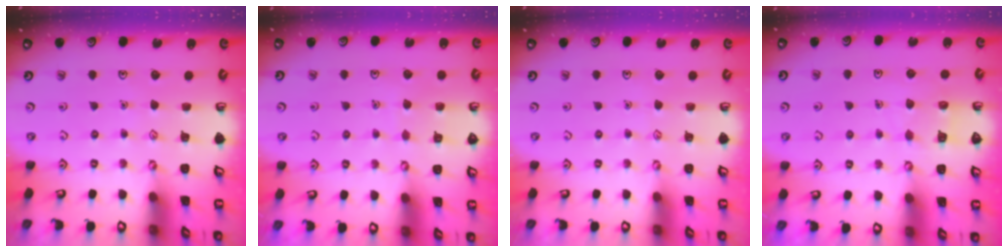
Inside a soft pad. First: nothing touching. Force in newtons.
{"total": 3.5, "press": 3.5, "slide": 0.2}
{"total": 0.0}
{"total": 4.1, "press": 4.1, "slide": 0.4}